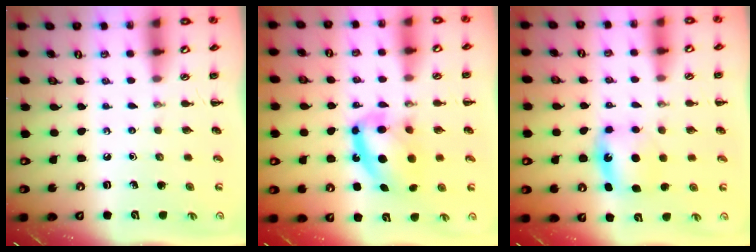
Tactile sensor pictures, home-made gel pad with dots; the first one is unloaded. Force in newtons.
{"total": 10.7, "press": 10.4, "slide": 2.4}
{"total": 5.7, "press": 5.6, "slide": 1.1}